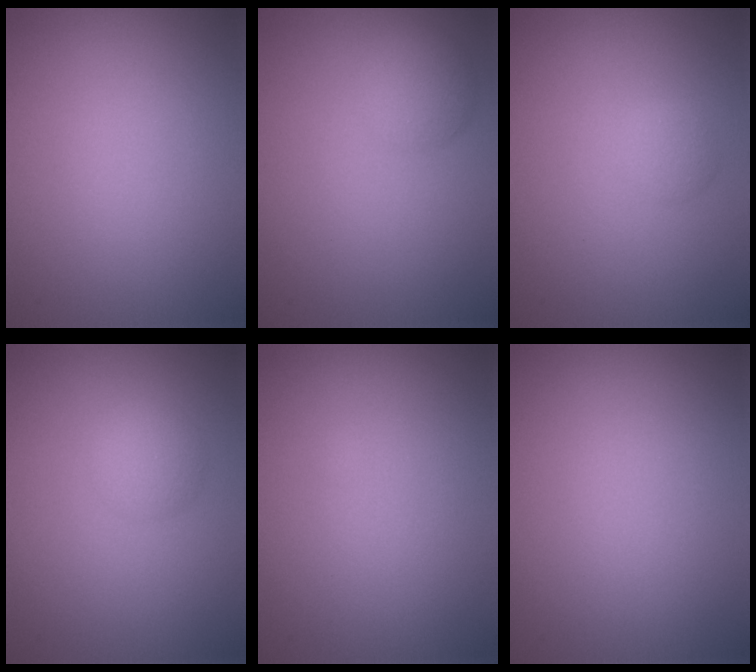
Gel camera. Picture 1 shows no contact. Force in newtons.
{"total": 2.4, "press": 2.4, "slide": 0.0}
{"total": 1.0, "press": 1.0, "slide": 0.0}
{"total": 1.9, "press": 1.9, "slide": 0.0}
{"total": 0.0}
{"total": 0.0}